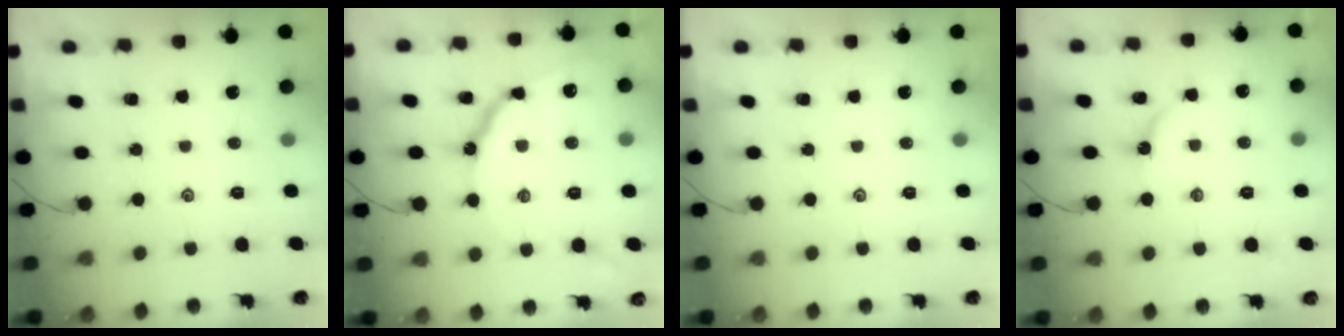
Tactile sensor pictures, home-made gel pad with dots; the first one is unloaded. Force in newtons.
{"total": 9.8, "press": 9.8, "slide": 1.0}
{"total": 0.0}
{"total": 2.6, "press": 2.6, "slide": 0.4}